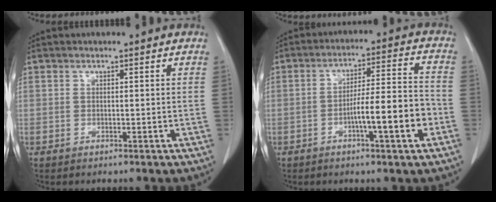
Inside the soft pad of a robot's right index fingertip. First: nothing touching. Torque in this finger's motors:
{"motor_torque": [1.28, -0.36, 0.28, 0.09]}